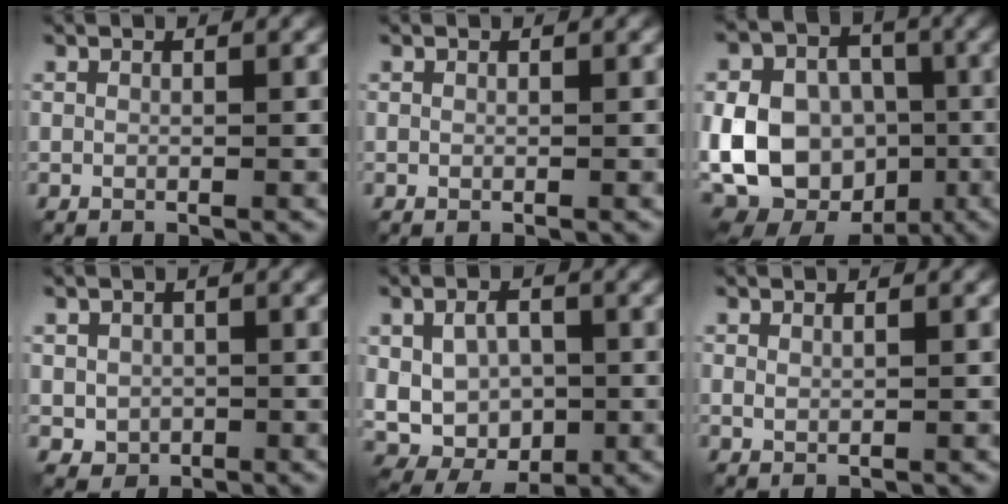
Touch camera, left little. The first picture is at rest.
{"total": 0.0}
{"total": 17.3, "force": [-4.1, 13.9, 9.5], "torque": [-0.193, 0.002, -0.080]}
{"total": 2.1, "force": [-0.1, 2.0, 0.7], "torque": [-0.013, -0.004, -0.002]}
{"total": 6.8, "force": [-0.3, 4.9, 4.7], "torque": [-0.080, -0.009, 0.005]}
{"total": 0.6, "force": [0.3, 0.3, 0.4], "torque": [-0.011, -0.001, 0.007]}